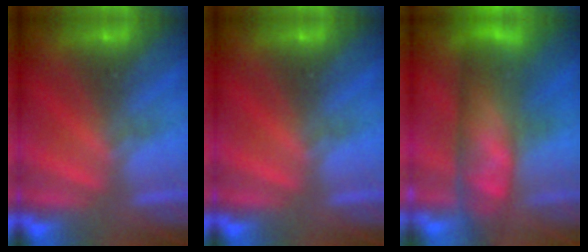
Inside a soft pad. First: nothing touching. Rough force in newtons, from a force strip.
{"total": 0.0}
{"total": 10.5}